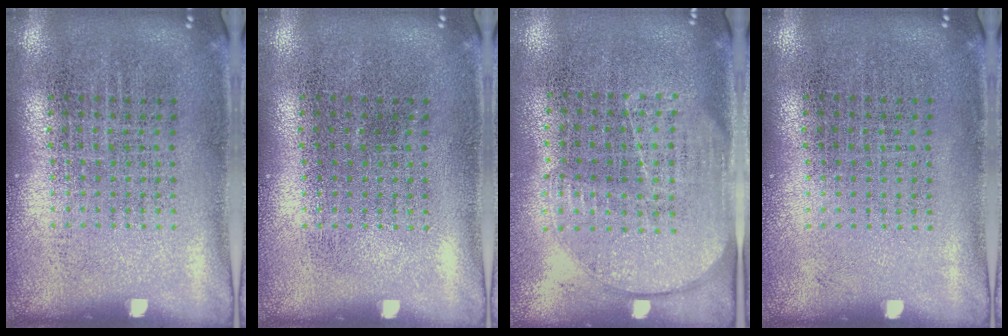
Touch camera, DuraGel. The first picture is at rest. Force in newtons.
{"total": 0.0}
{"total": 1.7, "press": 1.5, "slide": 0.8}
{"total": 0.0}